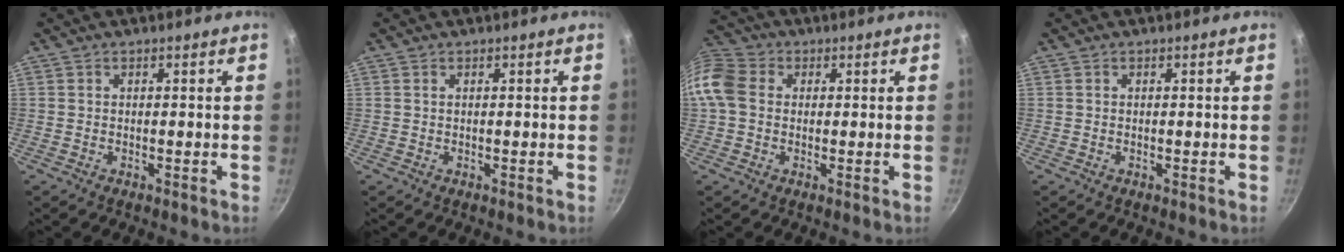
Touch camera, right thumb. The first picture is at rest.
{"total": 0.0}
{"total": 12.8, "force": [1.0, 10.4, 7.4], "torque": [-0.157, 0.029, 0.003]}
{"total": 0.0}